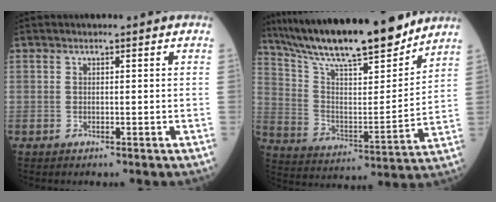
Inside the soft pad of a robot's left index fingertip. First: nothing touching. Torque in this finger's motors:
{"motor_torque": [0.43, -0.71, 0.74, 0.21]}